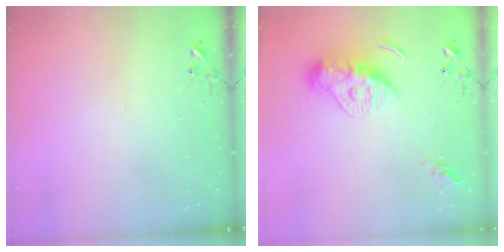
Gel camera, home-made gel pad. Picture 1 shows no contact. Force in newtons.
{"total": 11.6, "press": 11.6, "slide": 0.9}